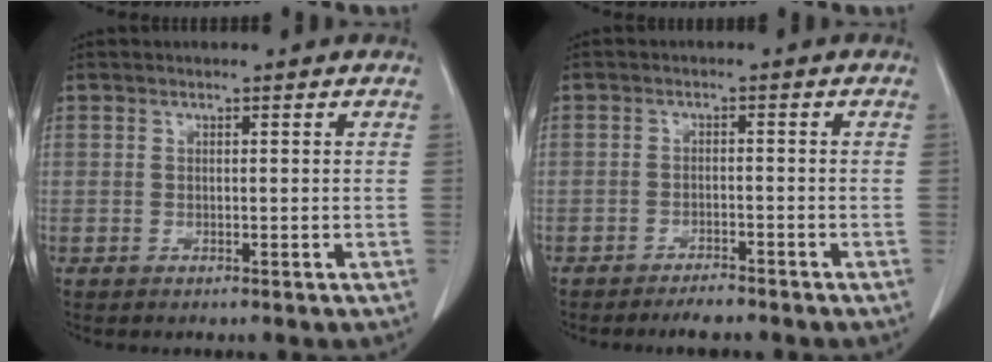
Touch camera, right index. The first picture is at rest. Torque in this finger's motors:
{"motor_torque": [0.24, -0.23, 0.10, 0.03]}